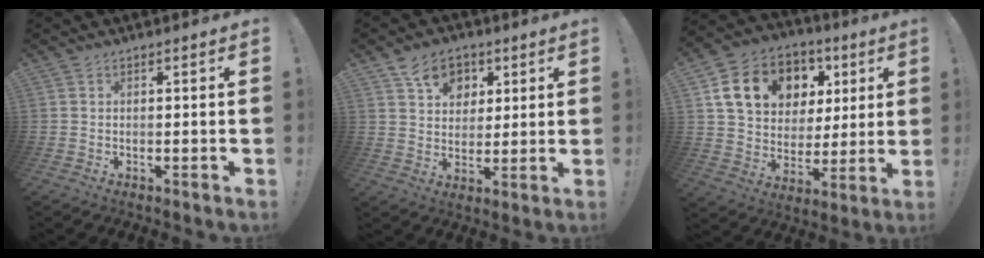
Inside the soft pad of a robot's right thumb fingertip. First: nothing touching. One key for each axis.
{"total": 10.8, "fx": 5.1, "fy": 8.4, "fz": 4.4, "tx": -0.060, "ty": -0.023, "tz": 0.100}
{"total": 17.3, "fx": 7.6, "fy": 13.1, "fz": 8.3, "tx": -0.134, "ty": -0.021, "tz": 0.163}